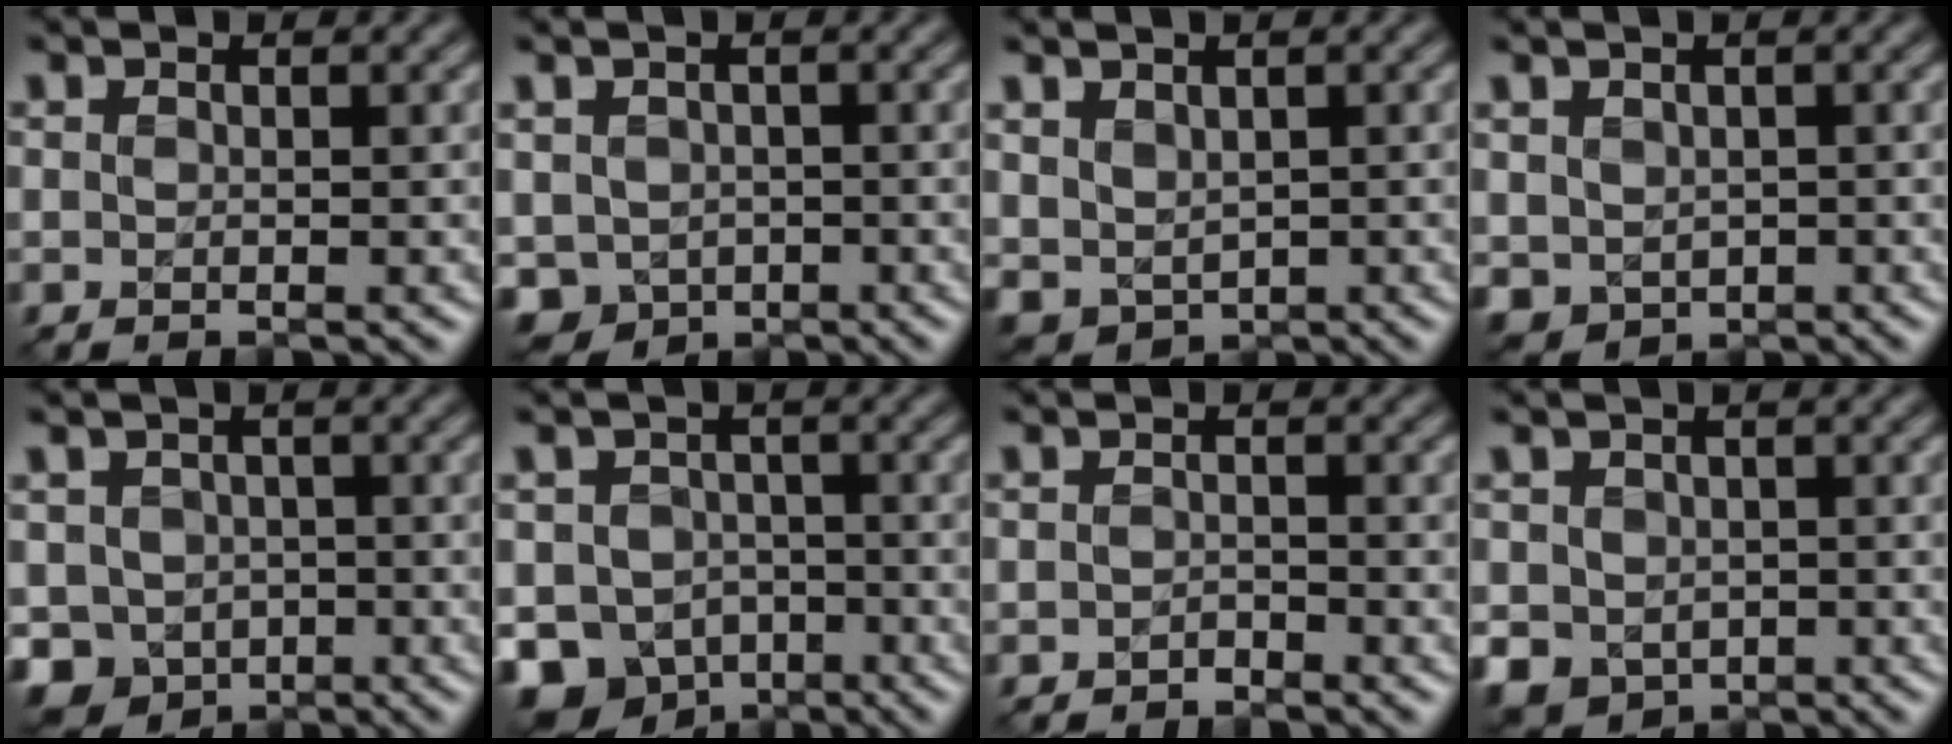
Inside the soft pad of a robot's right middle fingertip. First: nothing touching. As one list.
[{"total": 4.0, "force": [-1.1, 3.5, 1.6], "torque": [-0.033, -0.008, -0.024]}, {"total": 2.6, "force": [0.9, 2.1, 1.2], "torque": [-0.030, -0.007, 0.023]}, {"total": 2.5, "force": [0.1, 2.3, 0.9], "torque": [-0.025, -0.006, 0.005]}, {"total": 5.7, "force": [-2.1, 4.9, 2.0], "torque": [-0.026, -0.005, -0.040]}, {"total": 7.3, "force": [-3.7, 5.8, 2.4], "torque": [-0.025, -0.011, -0.066]}, {"total": 0.8, "force": [-0.7, 0.3, 0.2], "torque": [-0.001, 0.004, -0.013]}, {"total": 4.3, "force": [-1.0, 3.8, 1.8], "torque": [-0.040, -0.012, -0.018]}]